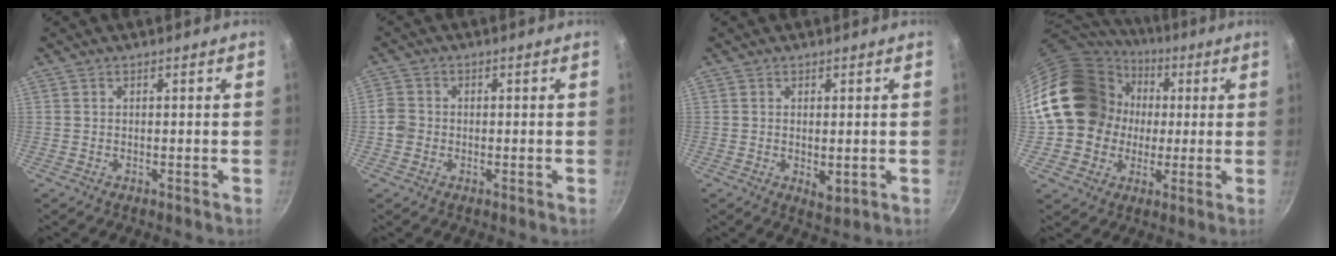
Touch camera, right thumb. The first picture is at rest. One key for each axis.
{"total": 3.4, "fx": -0.8, "fy": 3.0, "fz": 1.4, "tx": -0.017, "ty": 0.015, "tz": -0.020}
{"total": 3.1, "fx": -0.2, "fy": 1.5, "fz": 2.7, "tx": -0.041, "ty": -0.011, "tz": 0.000}
{"total": 19.5, "fx": 1.5, "fy": 17.2, "fz": 9.1, "tx": -0.150, "ty": 0.039, "tz": 0.031}